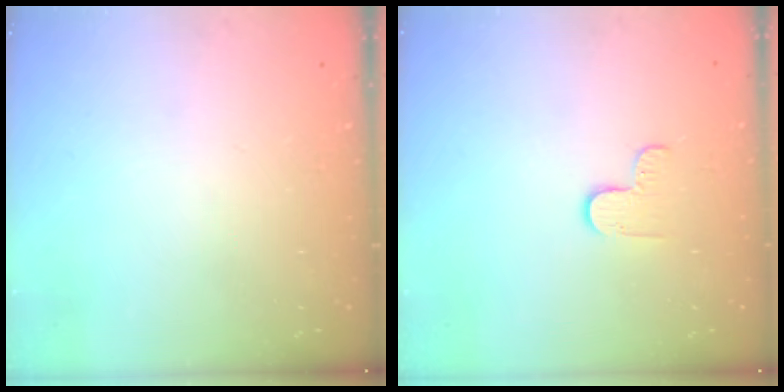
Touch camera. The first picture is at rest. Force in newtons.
{"total": 3.8, "press": 3.8, "slide": 0.4}